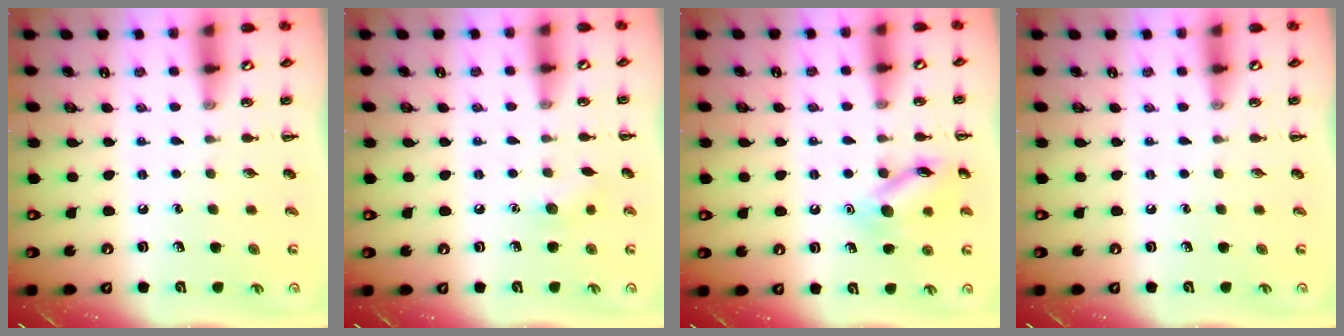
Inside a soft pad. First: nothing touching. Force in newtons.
{"total": 5.8, "press": 5.6, "slide": 1.6}
{"total": 12.8, "press": 12.8, "slide": 0.7}
{"total": 0.0}